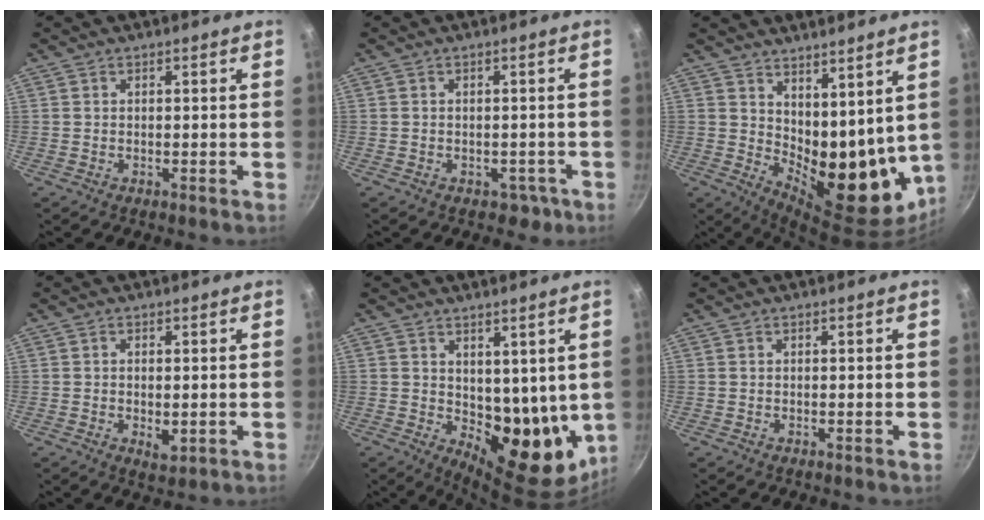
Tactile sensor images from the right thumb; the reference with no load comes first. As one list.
[{"total": 3.0, "force": [-1.3, 2.4, 1.1], "torque": [0.009, 0.020, 0.001]}, {"total": 16.0, "force": [7.0, 8.2, 11.9], "torque": [-0.140, -0.065, 0.131]}, {"total": 2.8, "force": [-0.4, 1.5, 2.4], "torque": [-0.040, -0.008, -0.004]}, {"total": 13.4, "force": [1.6, 7.8, 10.8], "torque": [-0.101, -0.044, 0.040]}, {"total": 0.0}]